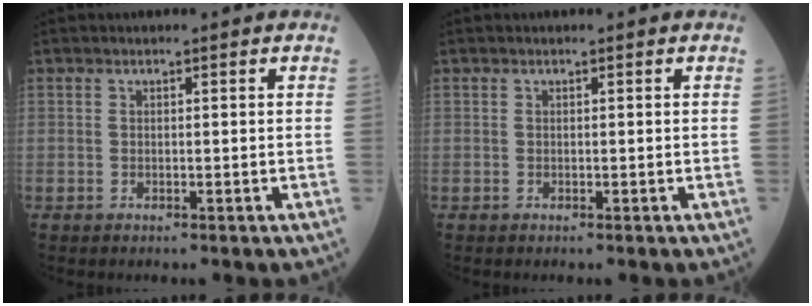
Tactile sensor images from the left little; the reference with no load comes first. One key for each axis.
{"total": 0.0}